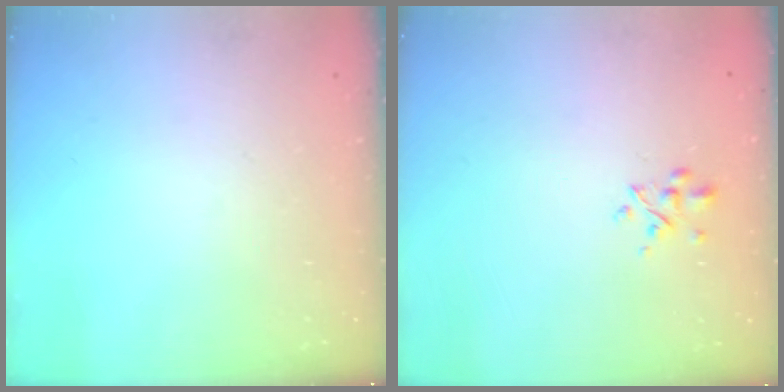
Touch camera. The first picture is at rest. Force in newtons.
{"total": 2.7, "press": 2.6, "slide": 0.9}